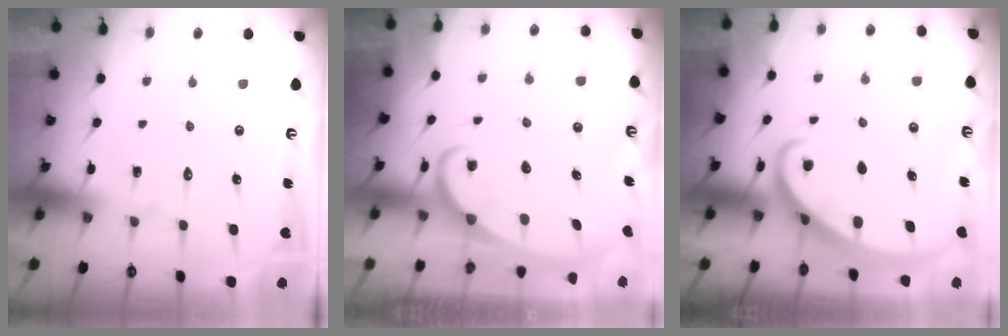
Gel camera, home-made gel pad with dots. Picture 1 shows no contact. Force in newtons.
{"total": 2.3, "press": 2.3, "slide": 0.3}
{"total": 2.4, "press": 2.4, "slide": 0.3}